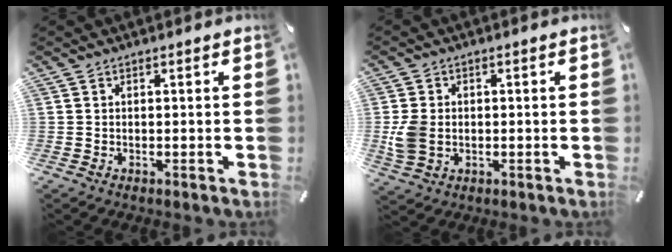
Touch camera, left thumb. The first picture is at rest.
{"total": 6.6, "force": [-0.5, 5.2, 4.0], "torque": [-0.090, 0.001, -0.008]}